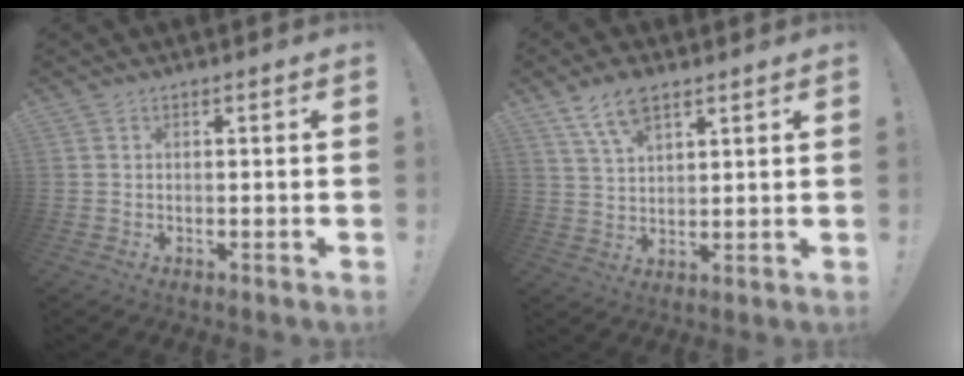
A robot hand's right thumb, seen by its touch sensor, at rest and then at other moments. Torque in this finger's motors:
{"motor_torque": [-0.18, 0.44, 0.79, 0.64, 0.31]}